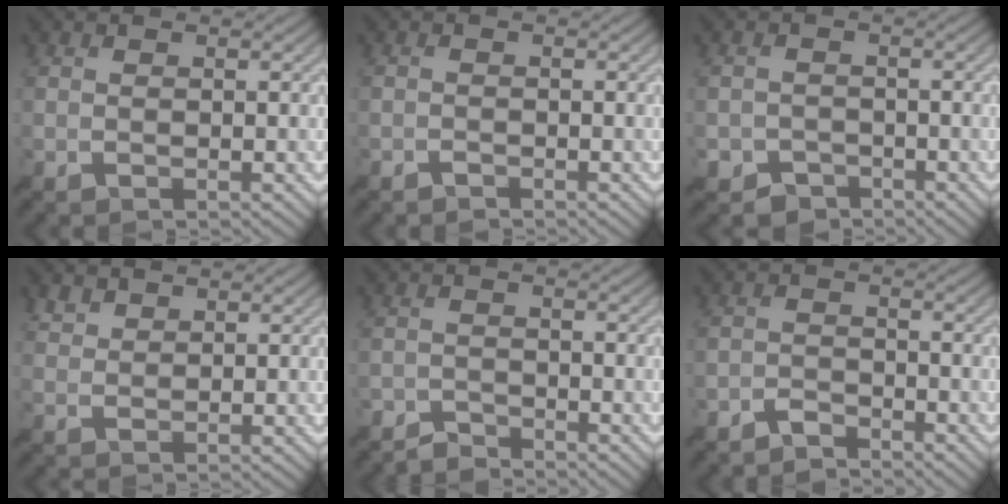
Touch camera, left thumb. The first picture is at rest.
{"total": 0.8, "force": [-0.7, 0.3, 0.0], "torque": [0.004, -0.003, -0.014]}
{"total": 2.9, "force": [-2.2, 1.9, 0.4], "torque": [0.001, -0.006, -0.043]}
{"total": 2.2, "force": [1.9, 0.8, 0.7], "torque": [-0.022, 0.002, 0.047]}
{"total": 2.3, "force": [-2.3, 0.4, 0.0], "torque": [0.008, 0.001, -0.048]}
{"total": 2.6, "force": [-2.4, 0.9, 0.3], "torque": [0.000, 0.002, -0.053]}